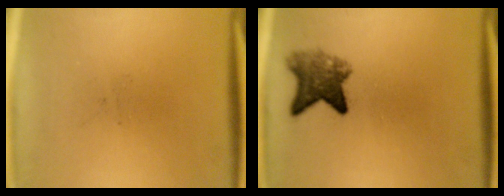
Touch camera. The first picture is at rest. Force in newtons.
{"total": 5.5}